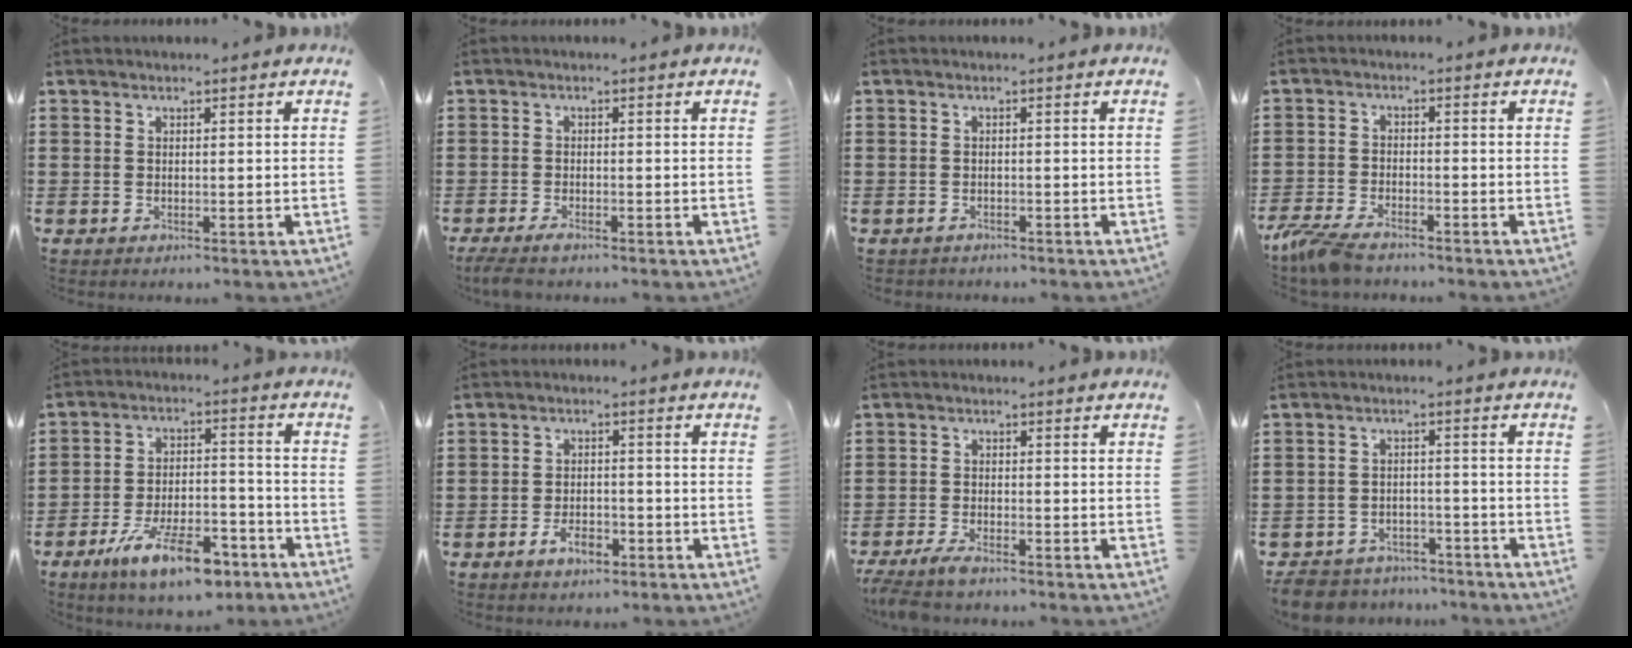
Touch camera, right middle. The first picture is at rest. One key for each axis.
{"total": 1.6, "fx": -1.2, "fy": 0.3, "fz": 1.0, "tx": -0.026, "ty": -0.003, "tz": -0.025}
{"total": 0.9, "fx": -0.9, "fy": 0.1, "fz": 0.0, "tx": -0.005, "ty": -0.002, "tz": -0.018}
{"total": 4.7, "fx": -4.0, "fy": 1.0, "fz": 2.2, "tx": -0.073, "ty": -0.010, "tz": -0.087}
{"total": 11.3, "fx": -8.0, "fy": 3.2, "fz": 7.4, "tx": -0.138, "ty": 0.020, "tz": -0.148}
{"total": 3.6, "fx": -2.3, "fy": 1.7, "fz": 2.2, "tx": -0.040, "ty": 0.001, "tz": -0.042}
{"total": 2.9, "fx": -2.5, "fy": 0.3, "fz": 1.5, "tx": -0.047, "ty": -0.006, "tz": -0.056}
{"total": 5.0, "fx": -4.9, "fy": 1.1, "fz": 0.4, "tx": -0.021, "ty": 0.006, "tz": -0.102}